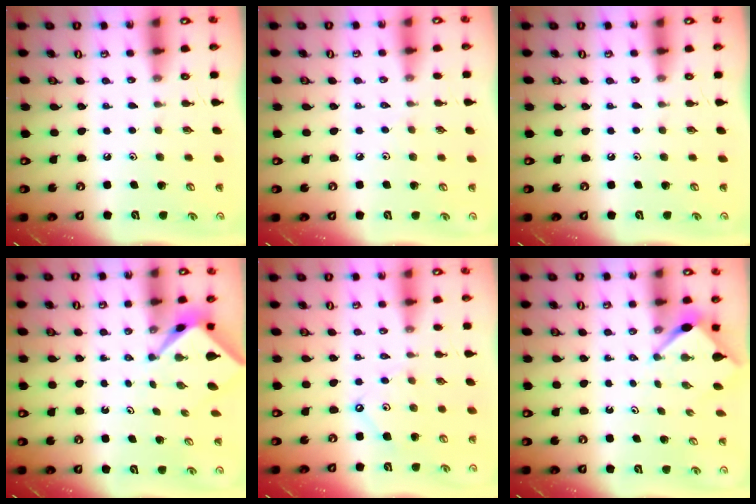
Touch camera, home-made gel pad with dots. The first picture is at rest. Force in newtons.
{"total": 2.5, "press": 2.5, "slide": 0.5}
{"total": 0.0}
{"total": 2.3, "press": 2.3, "slide": 0.3}
{"total": 5.5, "press": 5.4, "slide": 0.7}
{"total": 3.6, "press": 3.6, "slide": 0.4}